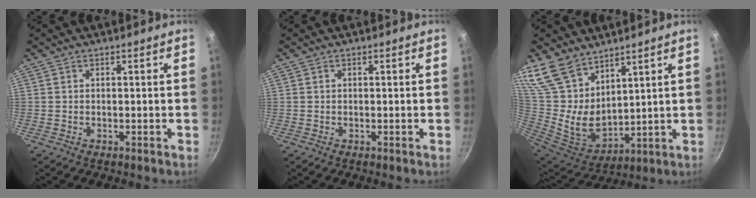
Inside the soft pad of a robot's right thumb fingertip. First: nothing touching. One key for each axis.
{"total": 0.0}
{"total": 17.2, "fx": 11.3, "fy": 9.5, "fz": 8.8, "tx": -0.176, "ty": -0.056, "tz": 0.245}